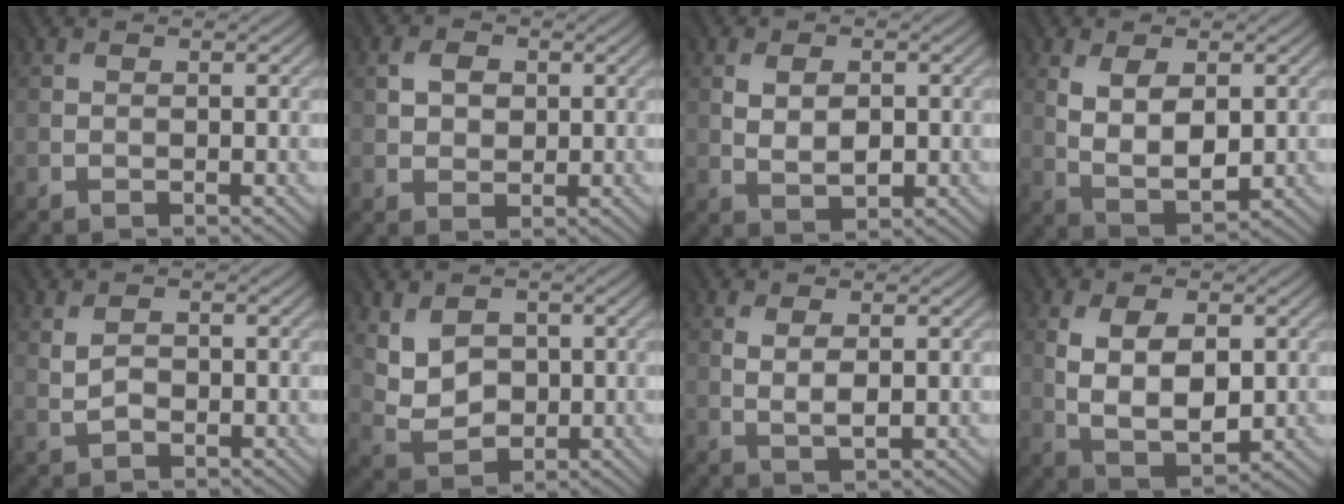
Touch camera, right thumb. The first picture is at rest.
{"total": 3.0, "force": [1.1, 2.4, 1.4], "torque": [-0.028, 0.001, 0.018]}
{"total": 3.2, "force": [0.5, 1.9, 2.5], "torque": [-0.046, -0.003, 0.014]}
{"total": 6.3, "force": [1.7, 3.4, 5.1], "torque": [-0.106, -0.006, 0.036]}
{"total": 0.8, "force": [0.1, 0.7, 0.4], "torque": [-0.011, -0.002, 0.004]}
{"total": 5.3, "force": [1.7, 4.0, 3.0], "torque": [-0.072, -0.011, 0.040]}
{"total": 2.2, "force": [0.7, 0.7, 2.0], "torque": [-0.044, -0.004, 0.019]}
{"total": 7.7, "force": [1.2, 4.4, 6.1], "torque": [-0.132, -0.005, 0.028]}